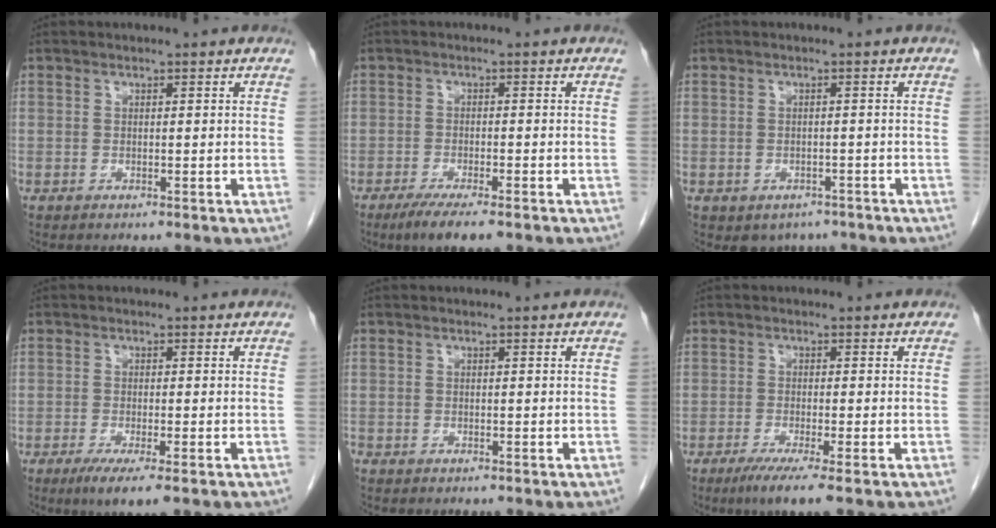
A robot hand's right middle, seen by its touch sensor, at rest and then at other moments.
{"total": 6.4, "force": [-4.5, 1.0, 4.5], "torque": [-0.069, -0.015, -0.068]}
{"total": 3.7, "force": [-2.7, 2.4, 0.8], "torque": [-0.003, 0.005, -0.032]}
{"total": 4.9, "force": [-2.8, 0.5, 4.0], "torque": [-0.067, -0.016, -0.046]}
{"total": 0.0}
{"total": 5.0, "force": [-3.1, -0.3, 3.9], "torque": [-0.065, -0.016, -0.056]}